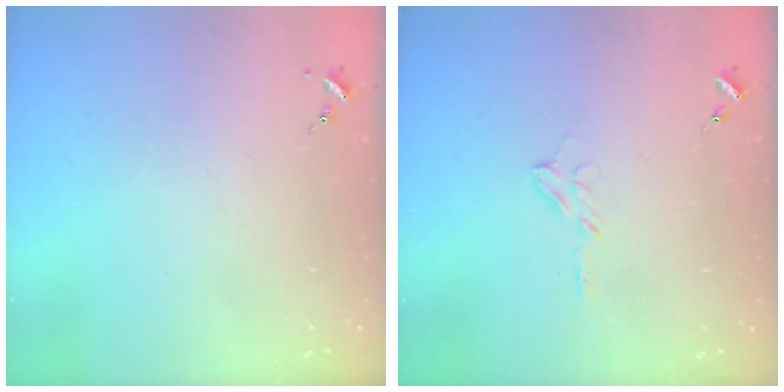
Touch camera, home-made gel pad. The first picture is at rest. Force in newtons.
{"total": 5.5, "press": 5.5, "slide": 0.5}